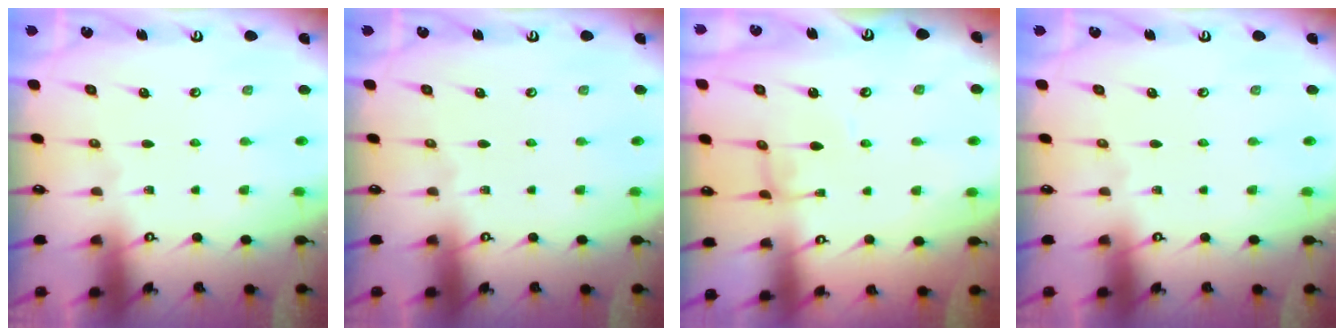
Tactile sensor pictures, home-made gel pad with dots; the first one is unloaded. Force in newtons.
{"total": 0.0}
{"total": 2.0, "press": 2.0, "slide": 0.1}
{"total": 0.0}